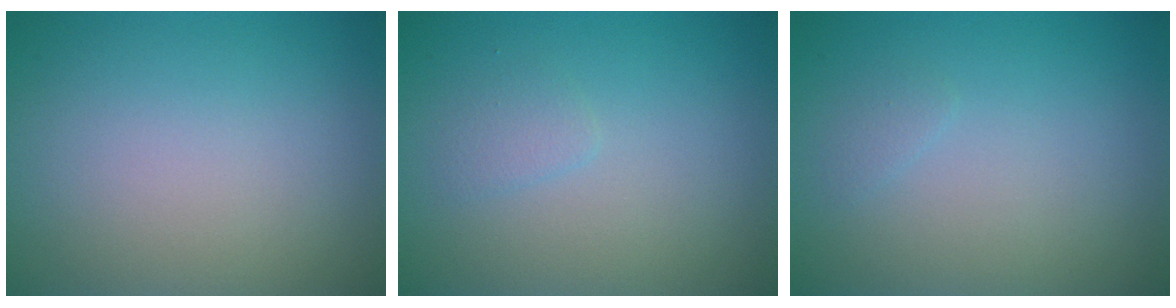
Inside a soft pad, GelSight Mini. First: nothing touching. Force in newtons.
{"total": 1.0, "press": 1.0, "slide": 0.0}
{"total": 0.6, "press": 0.6, "slide": 0.1}